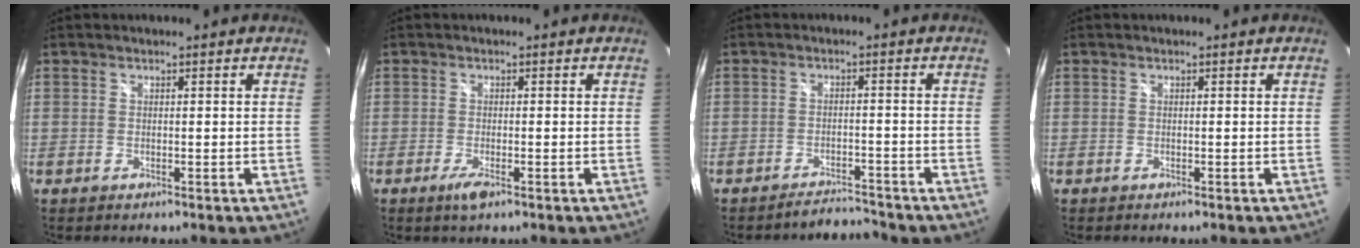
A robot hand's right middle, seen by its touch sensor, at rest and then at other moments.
{"total": 2.6, "force": [-1.5, 0.4, 2.1], "torque": [-0.043, -0.010, -0.027]}
{"total": 3.8, "force": [-3.8, 0.4, 0.0], "torque": [-0.011, 0.002, -0.060]}
{"total": 0.0}